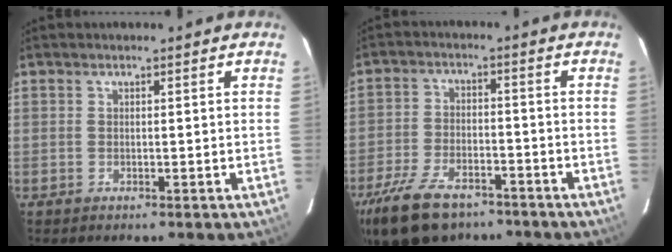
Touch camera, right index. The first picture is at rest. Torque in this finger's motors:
{"motor_torque": [1.18, -0.96, 0.58, 0.13]}